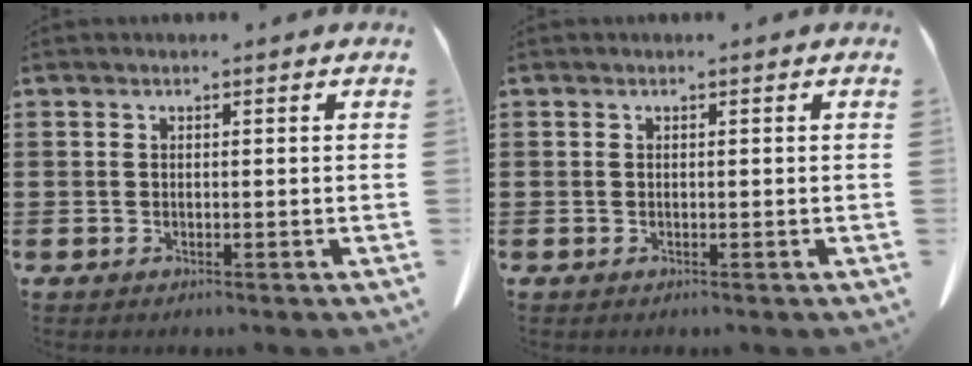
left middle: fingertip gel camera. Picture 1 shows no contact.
{"total": 0.0}